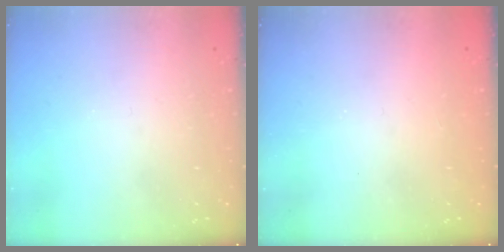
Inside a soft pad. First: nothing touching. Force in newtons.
{"total": 0.9, "press": 0.9, "slide": 0.3}